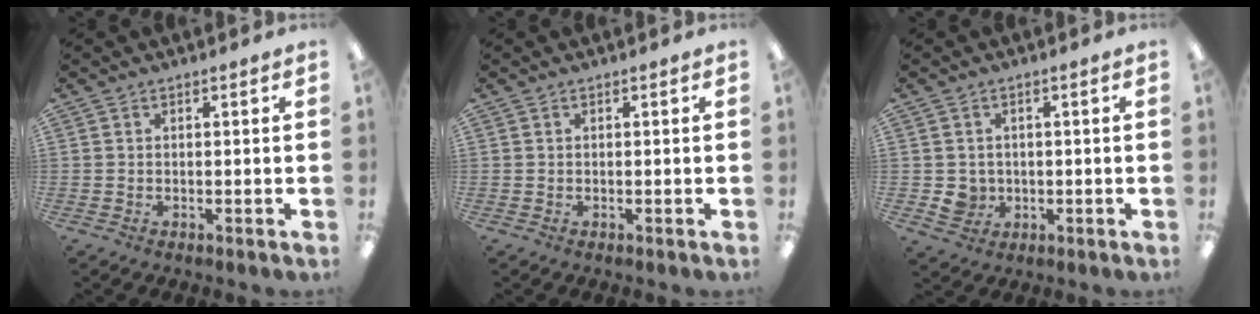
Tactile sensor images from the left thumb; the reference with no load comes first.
{"total": 0.0}
{"total": 3.9, "force": [-0.3, 3.7, 1.0], "torque": [-0.013, 0.004, -0.003]}